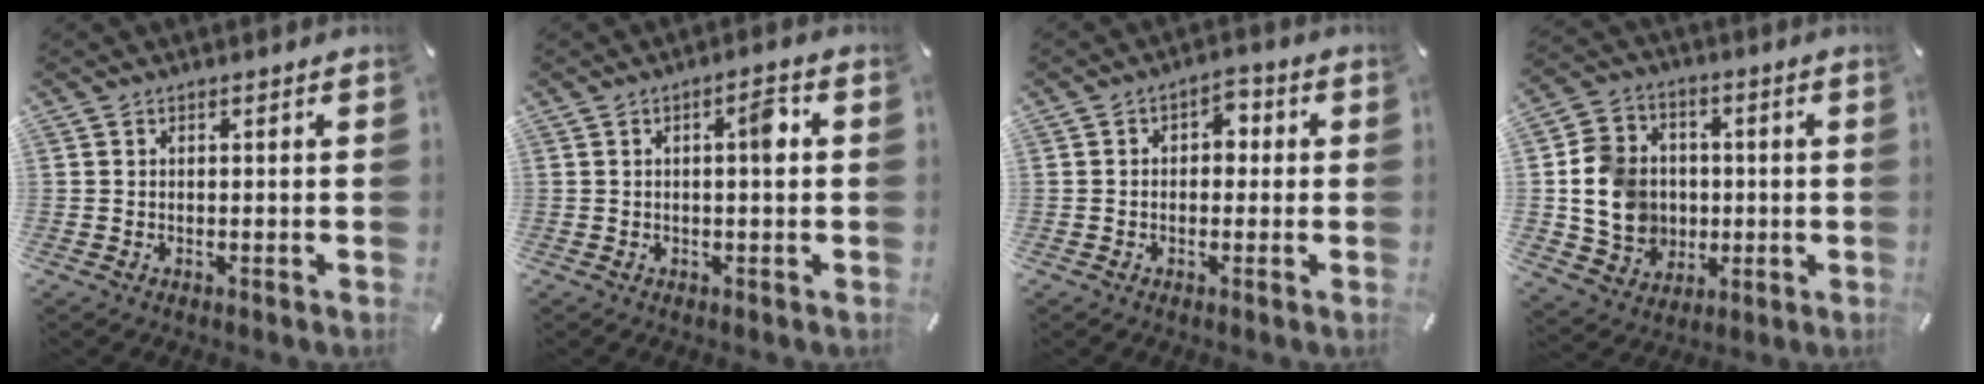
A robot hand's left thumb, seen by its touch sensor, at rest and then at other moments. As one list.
[{"total": 4.3, "force": [0.6, 1.1, 4.1], "torque": [-0.056, 0.002, -0.001]}, {"total": 3.6, "force": [-0.5, 2.7, 2.4], "torque": [-0.031, 0.010, -0.019]}, {"total": 13.0, "force": [-0.2, 11.8, 5.3], "torque": [-0.117, 0.014, 0.004]}]